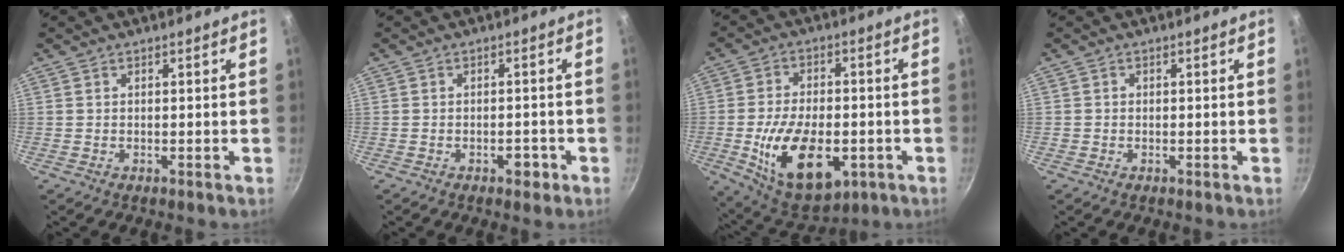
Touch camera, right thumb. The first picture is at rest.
{"total": 2.7, "force": [-1.4, 1.5, 1.7], "torque": [-0.014, 0.016, -0.014]}
{"total": 17.8, "force": [-4.7, 9.9, 14.0], "torque": [-0.221, 0.008, -0.065]}
{"total": 0.6, "force": [-0.1, 0.6, 0.1], "torque": [0.001, 0.002, -0.003]}